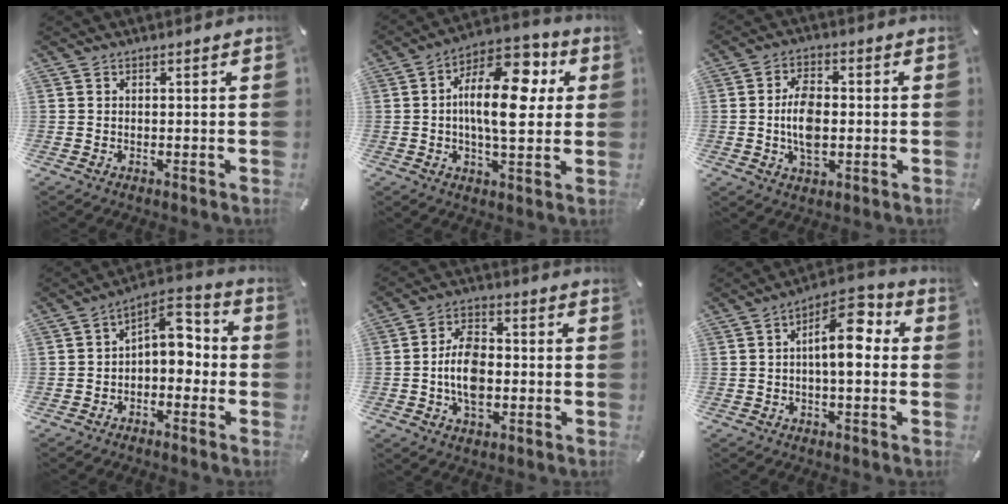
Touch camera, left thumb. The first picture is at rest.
{"total": 16.8, "force": [3.2, 8.0, 14.4], "torque": [-0.233, -0.016, 0.049]}
{"total": 8.5, "force": [-0.7, 5.2, 6.7], "torque": [-0.137, 0.000, -0.015]}
{"total": 7.1, "force": [0.0, 4.9, 5.2], "torque": [-0.068, -0.004, -0.008]}
{"total": 10.6, "force": [-2.1, 6.8, 7.8], "torque": [-0.156, 0.011, -0.037]}
{"total": 10.4, "force": [1.2, 4.6, 9.2], "torque": [-0.131, -0.002, 0.016]}